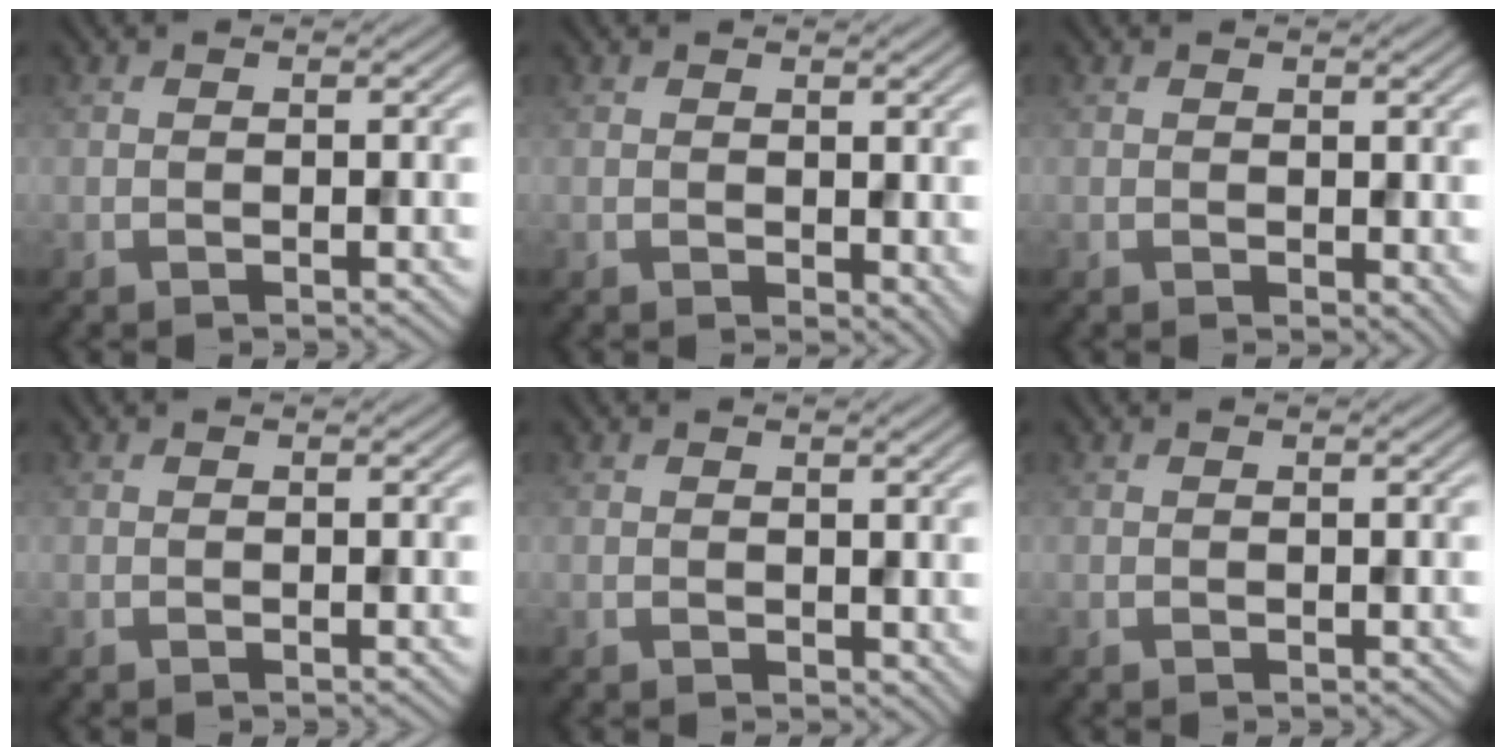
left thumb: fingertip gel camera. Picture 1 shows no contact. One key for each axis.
{"total": 2.1, "fx": 0.4, "fy": 1.4, "fz": 1.5, "tx": -0.023, "ty": -0.007, "tz": 0.010}
{"total": 1.5, "fx": 0.3, "fy": 1.0, "fz": 1.1, "tx": -0.015, "ty": -0.005, "tz": 0.008}
{"total": 0.0}
{"total": 1.2, "fx": 0.6, "fy": 0.9, "fz": 0.6, "tx": -0.010, "ty": -0.006, "tz": 0.014}
{"total": 0.0}